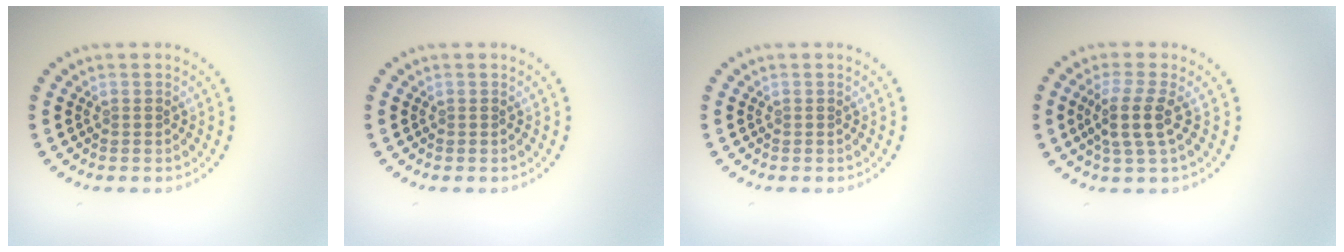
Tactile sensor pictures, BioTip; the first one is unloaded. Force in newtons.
{"total": 0.0}
{"total": 0.0}
{"total": 3.1, "press": 2.5, "slide": 2.0}